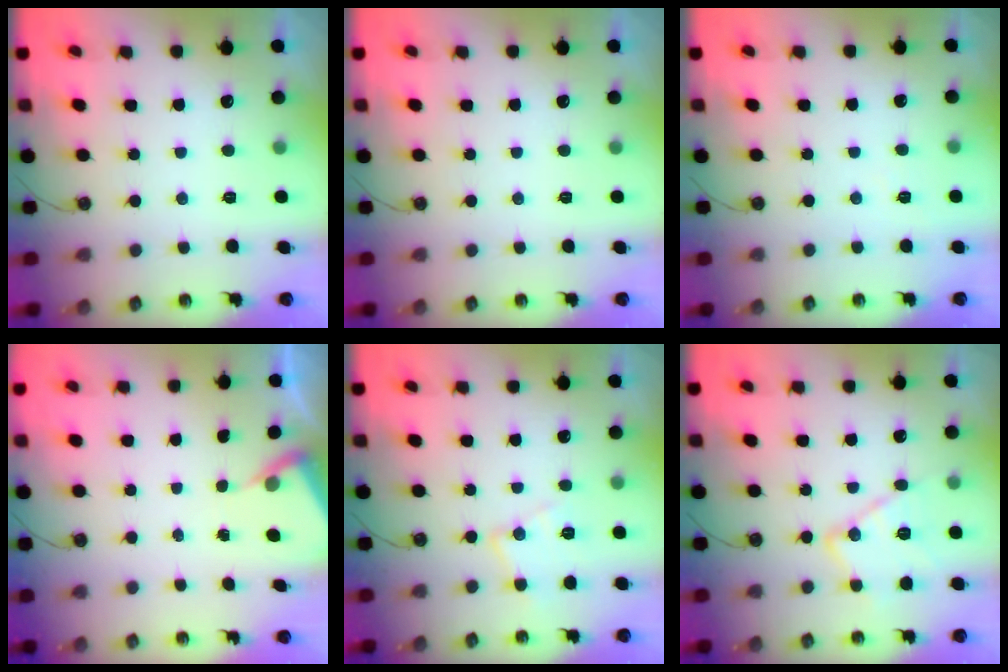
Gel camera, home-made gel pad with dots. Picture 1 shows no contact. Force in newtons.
{"total": 0.0}
{"total": 3.5, "press": 3.5, "slide": 0.5}
{"total": 3.3, "press": 3.3, "slide": 0.6}
{"total": 9.2, "press": 9.2, "slide": 0.6}
{"total": 12.1, "press": 12.1, "slide": 1.1}